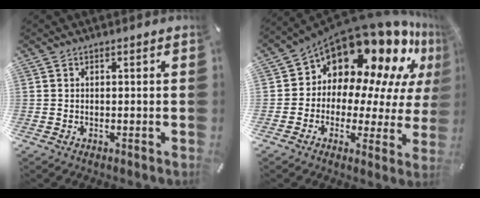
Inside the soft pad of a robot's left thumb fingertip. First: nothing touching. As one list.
[{"total": 16.4, "force": [12.4, 8.5, 6.5], "torque": [-0.113, -0.120, 0.217]}]